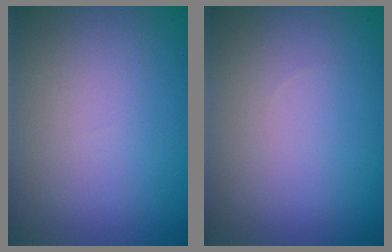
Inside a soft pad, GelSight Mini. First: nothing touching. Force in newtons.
{"total": 0.0}